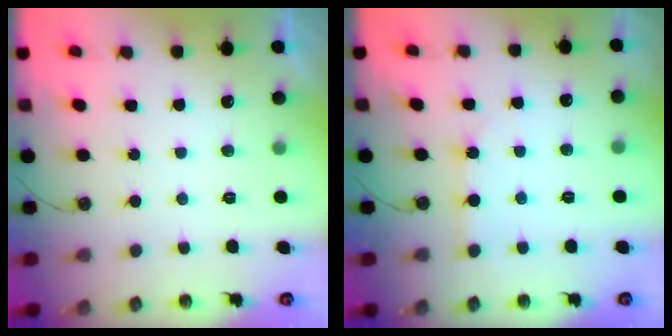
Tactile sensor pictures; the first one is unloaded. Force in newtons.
{"total": 3.2, "press": 3.2, "slide": 0.2}